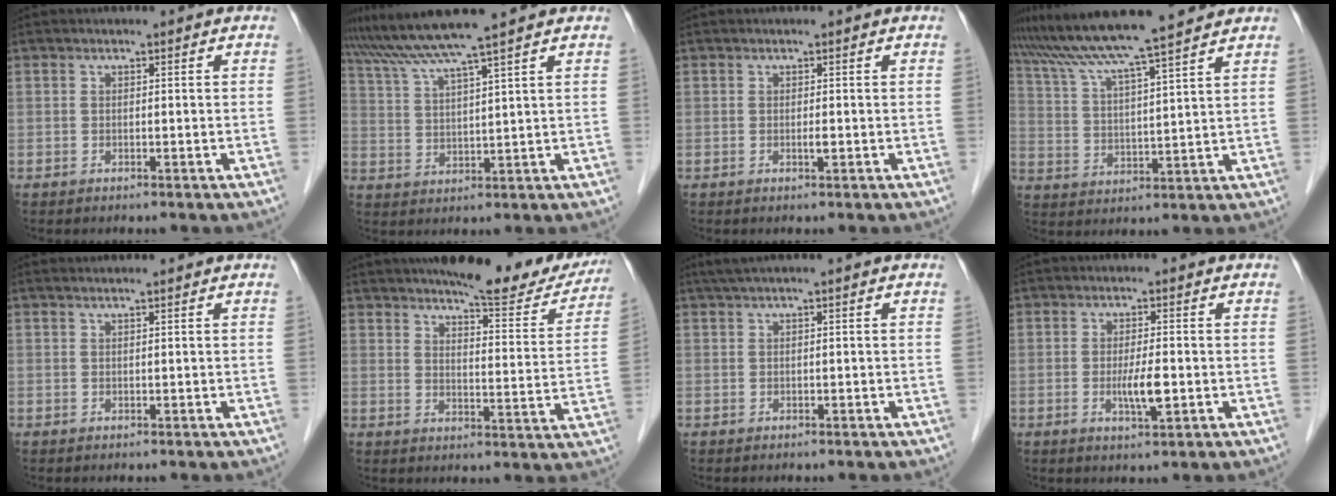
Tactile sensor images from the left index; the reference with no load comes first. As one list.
[{"total": 9.4, "force": [7.8, -2.0, 4.8], "torque": [-0.090, 0.017, 0.141]}, {"total": 0.6, "force": [0.1, 0.0, 0.6], "torque": [-0.014, -0.002, 0.000]}, {"total": 15.3, "force": [13.1, -0.7, 7.8], "torque": [-0.143, 0.024, 0.212]}, {"total": 2.2, "force": [2.1, 0.1, 0.8], "torque": [-0.012, 0.023, 0.030]}, {"total": 16.0, "force": [14.1, 3.0, 6.8], "torque": [-0.081, -0.023, 0.170]}, {"total": 1.7, "force": [1.1, -0.2, 1.4], "torque": [-0.035, 0.019, 0.025]}, {"total": 3.7, "force": [-0.6, 0.5, 3.7], "torque": [-0.071, -0.007, -0.009]}]